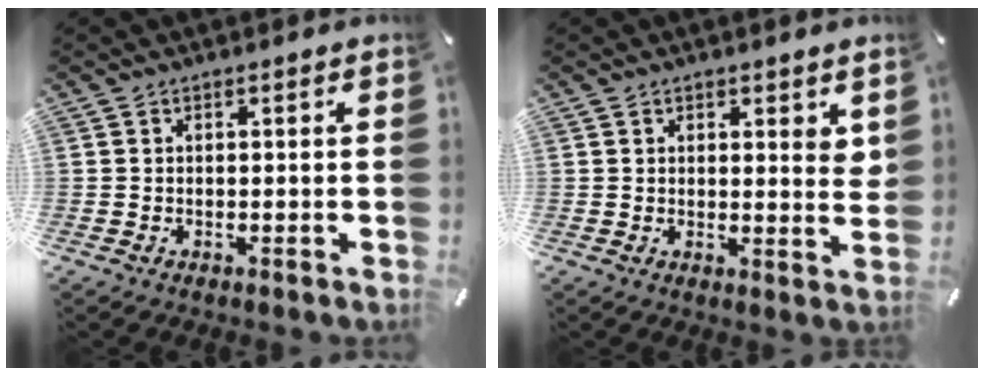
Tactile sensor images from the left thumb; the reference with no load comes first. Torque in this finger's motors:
{"motor_torque": [0.76, -0.13, 0.16, 0.04, 0.06]}